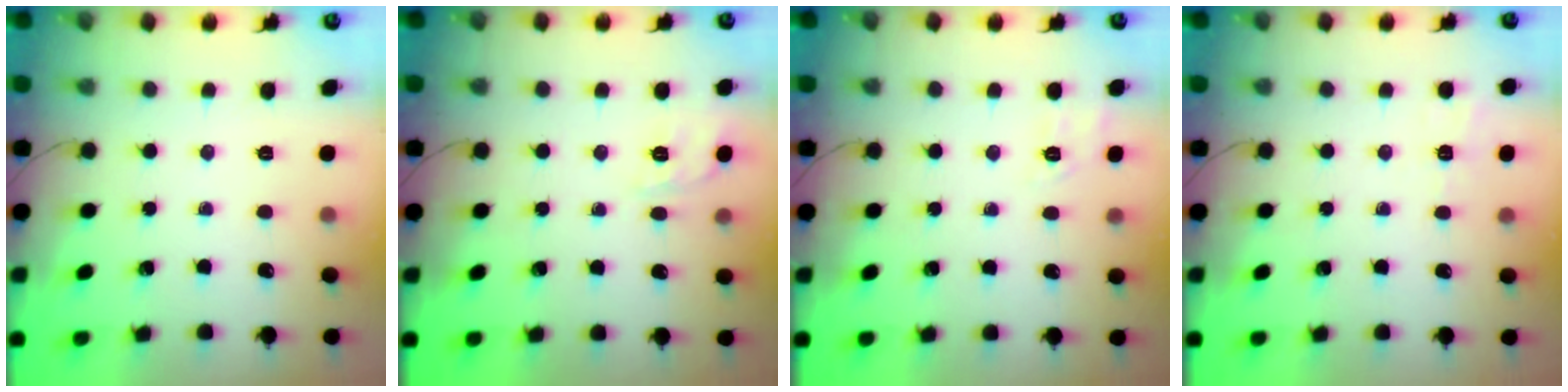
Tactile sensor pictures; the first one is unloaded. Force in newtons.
{"total": 2.3, "press": 2.0, "slide": 1.3}
{"total": 4.4, "press": 3.8, "slide": 2.2}
{"total": 1.8, "press": 0.2, "slide": 1.8}